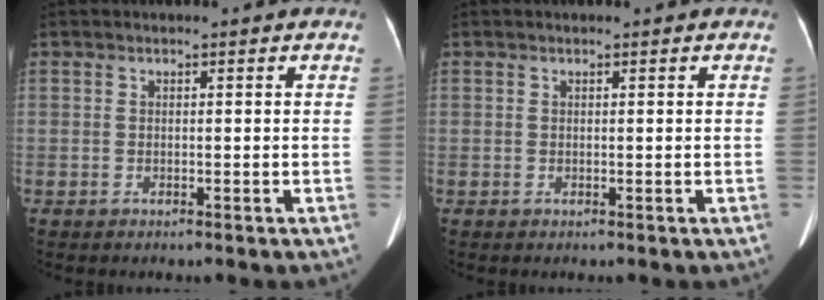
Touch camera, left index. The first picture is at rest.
{"total": 0.0}